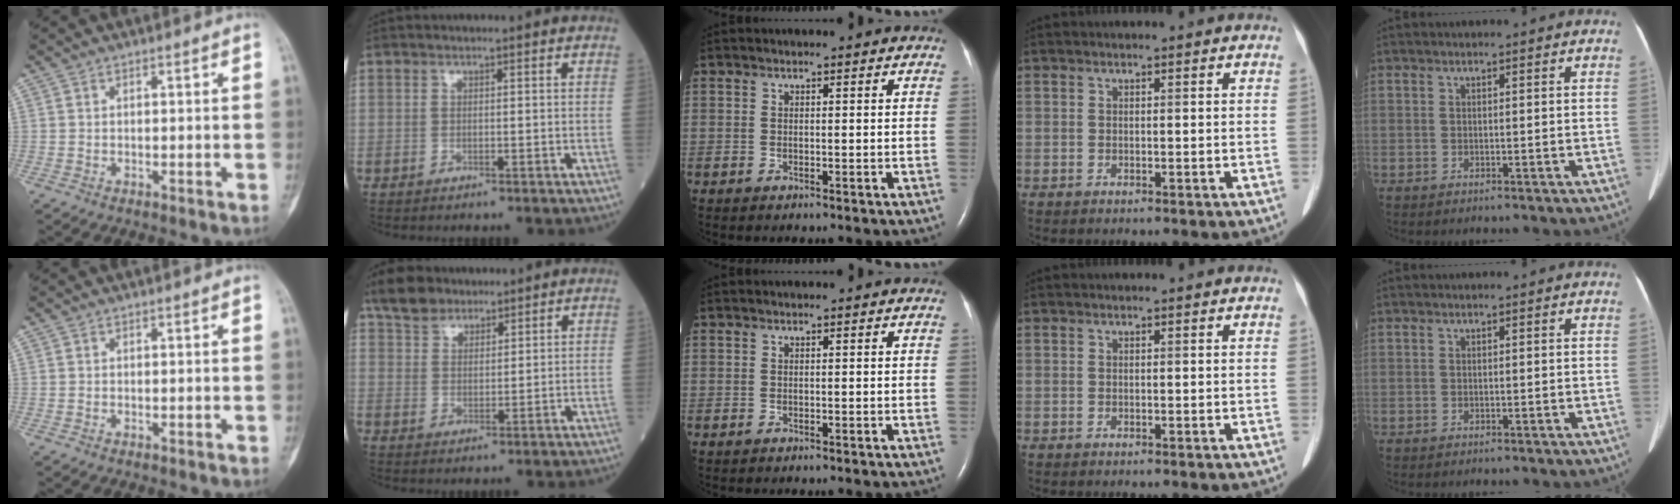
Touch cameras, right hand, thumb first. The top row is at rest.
{"index": {"total": 5.9, "force": [4.7, 3.2, 1.7], "torque": [-0.038, 0.017, 0.092]}}